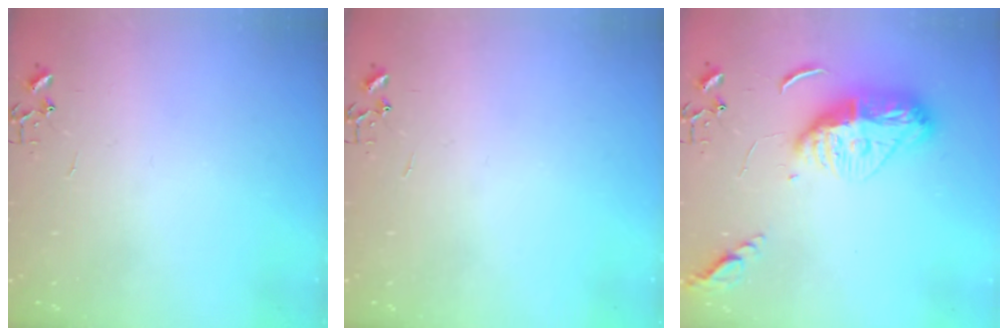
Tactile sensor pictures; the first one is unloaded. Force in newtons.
{"total": 0.0}
{"total": 13.7, "press": 13.7, "slide": 1.4}